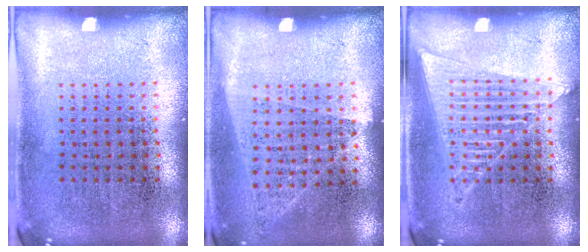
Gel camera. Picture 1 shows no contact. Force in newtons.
{"total": 1.0, "press": 0.9, "slide": 0.5}
{"total": 1.5, "press": 1.5, "slide": 0.1}